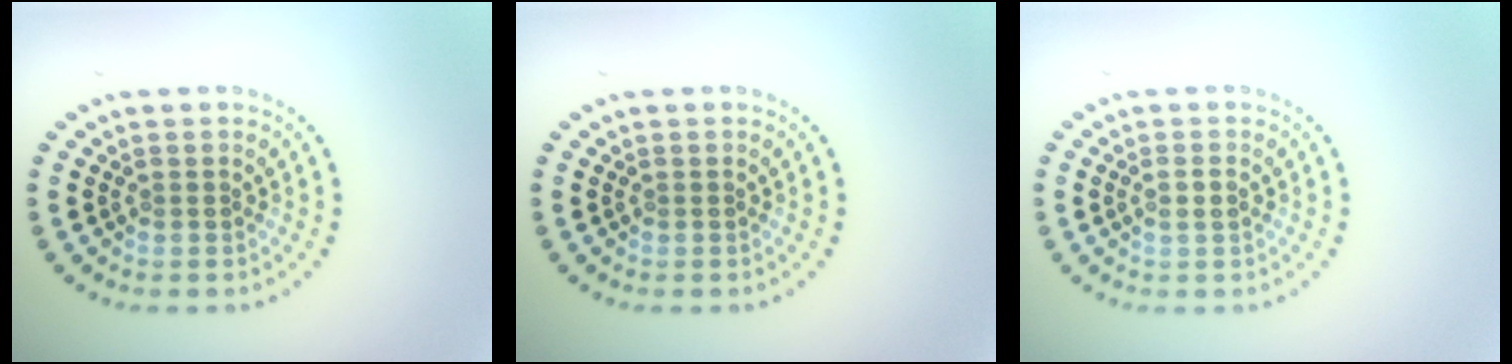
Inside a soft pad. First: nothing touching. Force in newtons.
{"total": 0.0}
{"total": 1.1, "press": 1.1, "slide": 0.4}